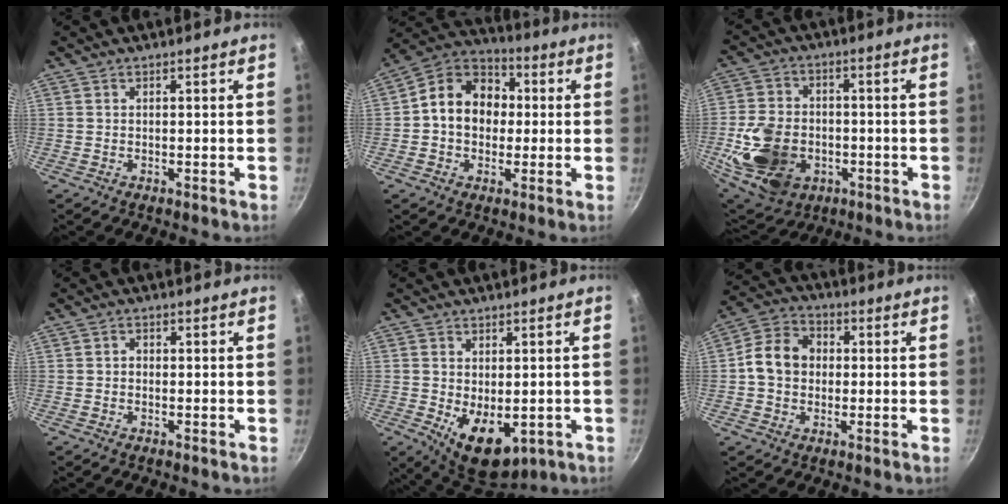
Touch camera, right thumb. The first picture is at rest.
{"total": 13.2, "force": [0.6, 10.6, 7.9], "torque": [-0.088, 0.030, -0.012]}
{"total": 15.7, "force": [-3.9, 11.8, 9.6], "torque": [-0.169, 0.017, -0.057]}
{"total": 1.3, "force": [-0.2, 1.1, 0.7], "torque": [-0.015, 0.006, -0.008]}
{"total": 10.7, "force": [-2.2, 6.5, 8.1], "torque": [-0.102, -0.015, -0.016]}
{"total": 9.6, "force": [0.2, 7.8, 5.5], "torque": [-0.071, 0.020, -0.017]}